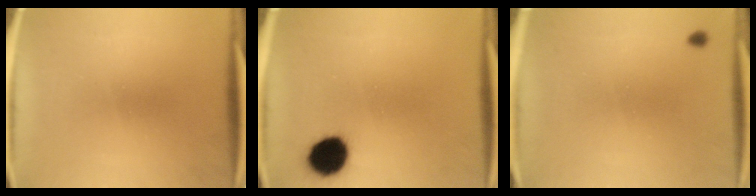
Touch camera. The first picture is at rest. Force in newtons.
{"total": 9.2}
{"total": 0.8}